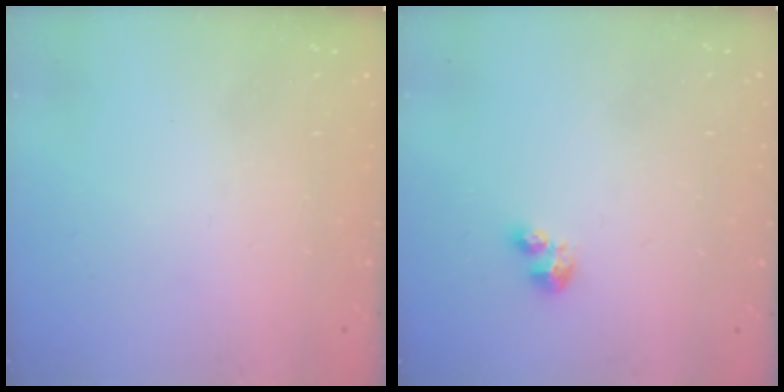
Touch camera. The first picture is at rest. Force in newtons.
{"total": 3.1, "press": 3.0, "slide": 0.5}